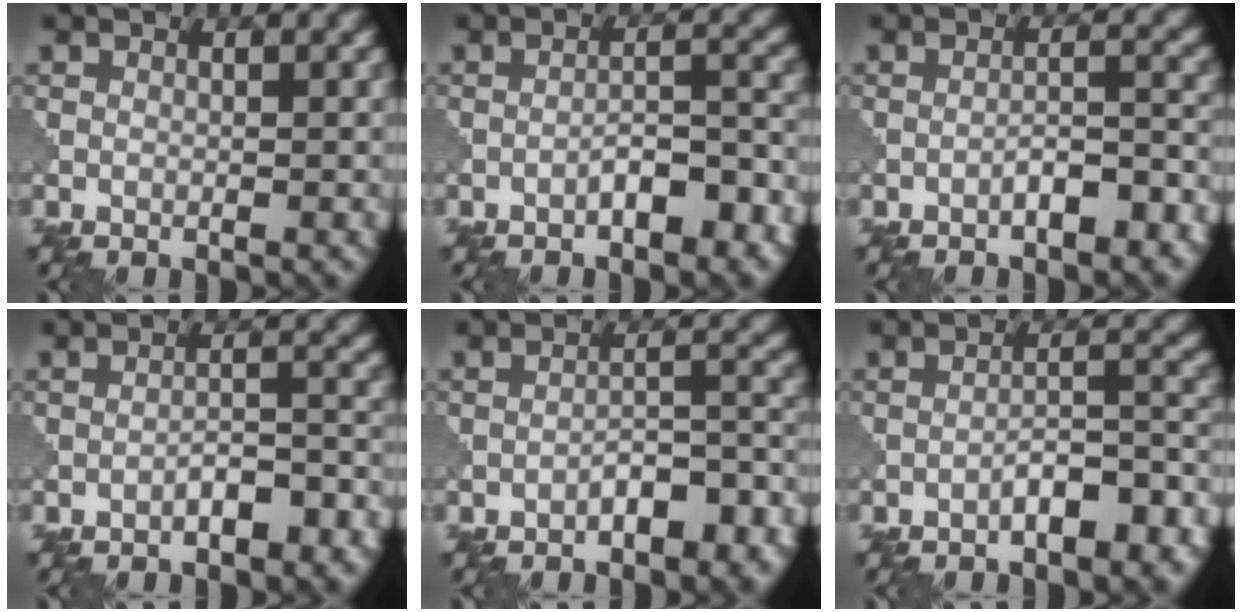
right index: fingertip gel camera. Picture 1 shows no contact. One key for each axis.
{"total": 3.8, "fx": -2.1, "fy": 1.3, "fz": 2.9, "tx": -0.044, "ty": 0.012, "tz": -0.032}
{"total": 3.3, "fx": -1.9, "fy": 1.1, "fz": 2.5, "tx": -0.042, "ty": 0.012, "tz": -0.030}
{"total": 3.2, "fx": -1.9, "fy": 1.2, "fz": 2.3, "tx": -0.035, "ty": 0.012, "tz": -0.028}
{"total": 4.7, "fx": -2.9, "fy": 1.9, "fz": 3.3, "tx": -0.044, "ty": 0.014, "tz": -0.041}
{"total": 4.9, "fx": -2.9, "fy": 1.6, "fz": 3.6, "tx": -0.053, "ty": 0.014, "tz": -0.043}